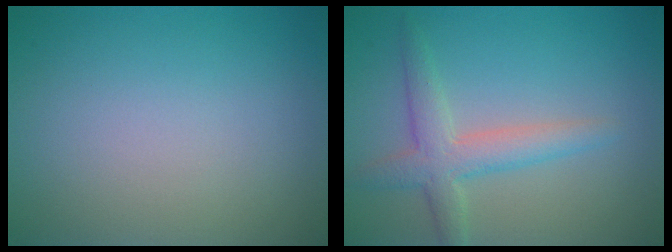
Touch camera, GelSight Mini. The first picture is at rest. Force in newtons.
{"total": 3.6, "press": 3.6, "slide": 0.3}